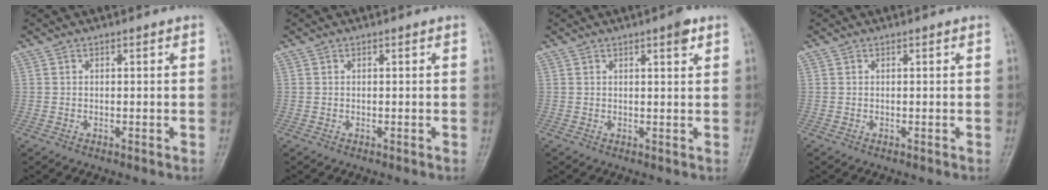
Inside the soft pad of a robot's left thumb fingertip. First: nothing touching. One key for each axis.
{"total": 0.0}
{"total": 2.6, "fx": 1.5, "fy": 0.6, "fz": 2.0, "tx": -0.026, "ty": -0.006, "tz": 0.019}
{"total": 0.0}